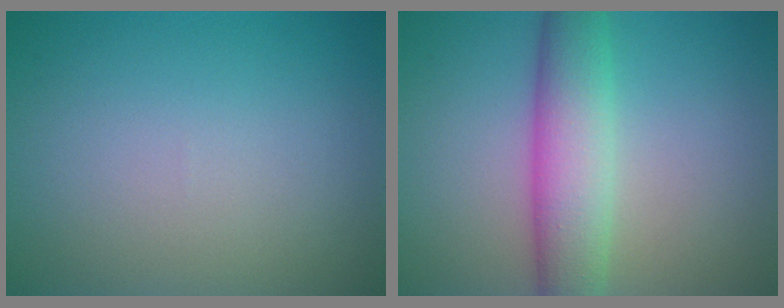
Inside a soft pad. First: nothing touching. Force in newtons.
{"total": 6.1, "press": 6.1, "slide": 0.1}